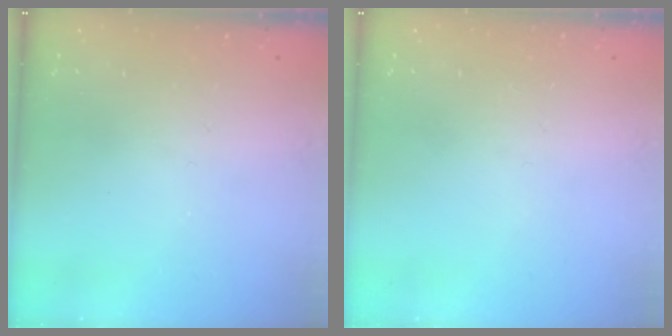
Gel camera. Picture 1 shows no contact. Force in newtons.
{"total": 0.0}